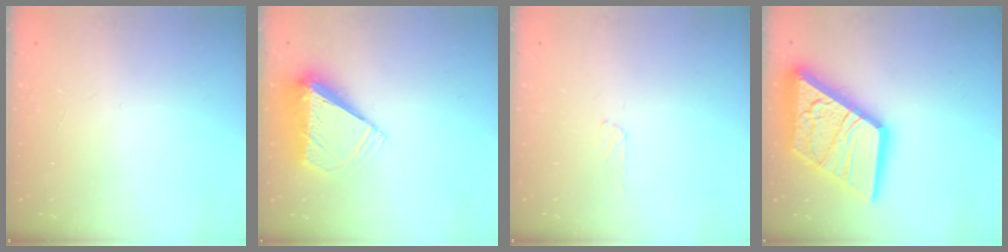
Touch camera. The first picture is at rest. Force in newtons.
{"total": 9.3, "press": 9.2, "slide": 1.4}
{"total": 4.1, "press": 4.0, "slide": 0.5}
{"total": 27.4, "press": 27.2, "slide": 3.0}